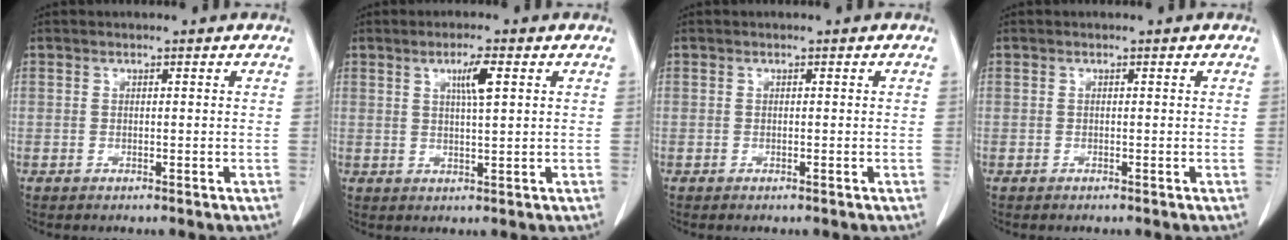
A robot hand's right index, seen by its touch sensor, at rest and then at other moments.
{"total": 3.9, "force": [1.5, 0.2, 3.6], "torque": [-0.062, -0.001, 0.025]}
{"total": 0.0}
{"total": 0.0}